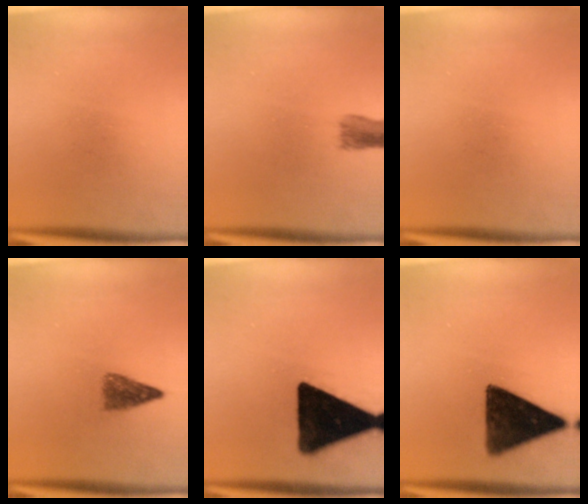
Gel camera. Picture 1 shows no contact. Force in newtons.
{"total": 2.5}
{"total": 0.0}
{"total": 2.9}
{"total": 18.4}
{"total": 13.3}